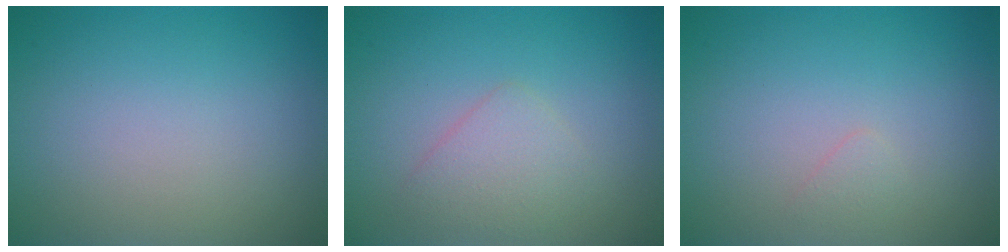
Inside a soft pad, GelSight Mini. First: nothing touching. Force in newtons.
{"total": 2.2, "press": 2.2, "slide": 0.1}
{"total": 0.6, "press": 0.6, "slide": 0.1}